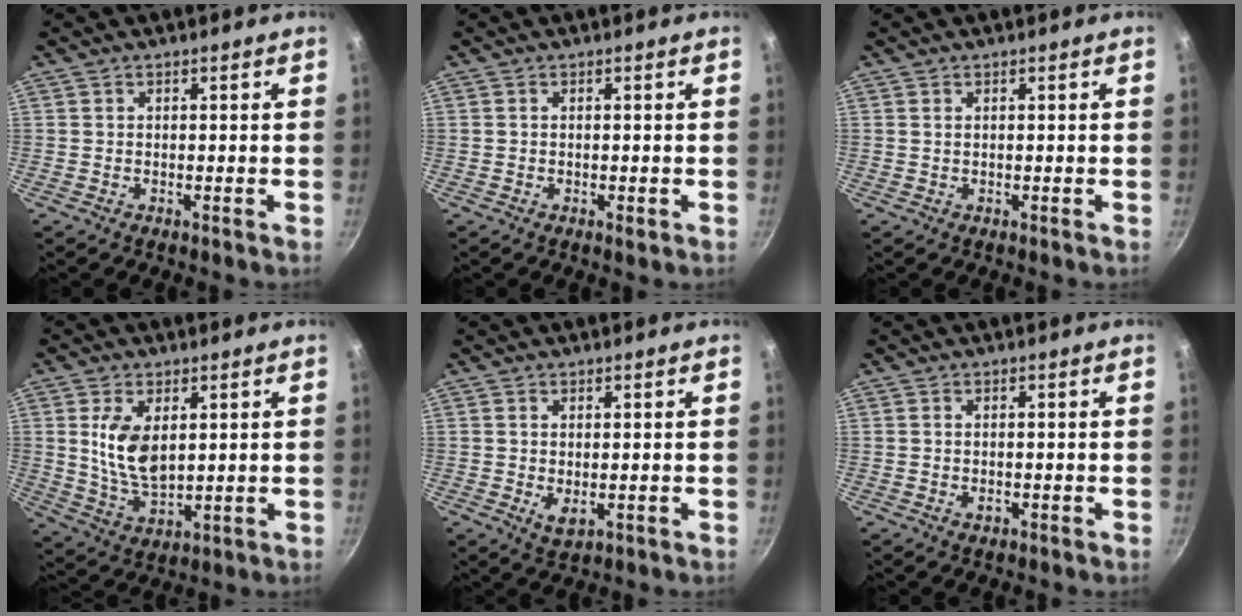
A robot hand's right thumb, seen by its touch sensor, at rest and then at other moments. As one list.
[{"total": 1.1, "force": [-0.4, 0.5, 0.9], "torque": [-0.016, -0.001, -0.004]}, {"total": 0.5, "force": [0.3, 0.3, 0.3], "torque": [-0.007, 0.000, 0.006]}, {"total": 9.9, "force": [2.3, 5.5, 7.8], "torque": [-0.144, -0.022, 0.053]}, {"total": 3.2, "force": [-0.2, 1.8, 2.6], "torque": [-0.047, -0.012, 0.004]}, {"total": 1.1, "force": [-0.3, 0.7, 0.8], "torque": [-0.015, 0.001, -0.003]}]